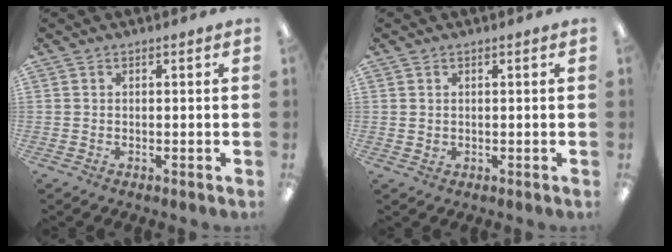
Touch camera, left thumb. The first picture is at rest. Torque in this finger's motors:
{"motor_torque": [-0.06, -0.03, 0.17, -0.22, 0.03]}